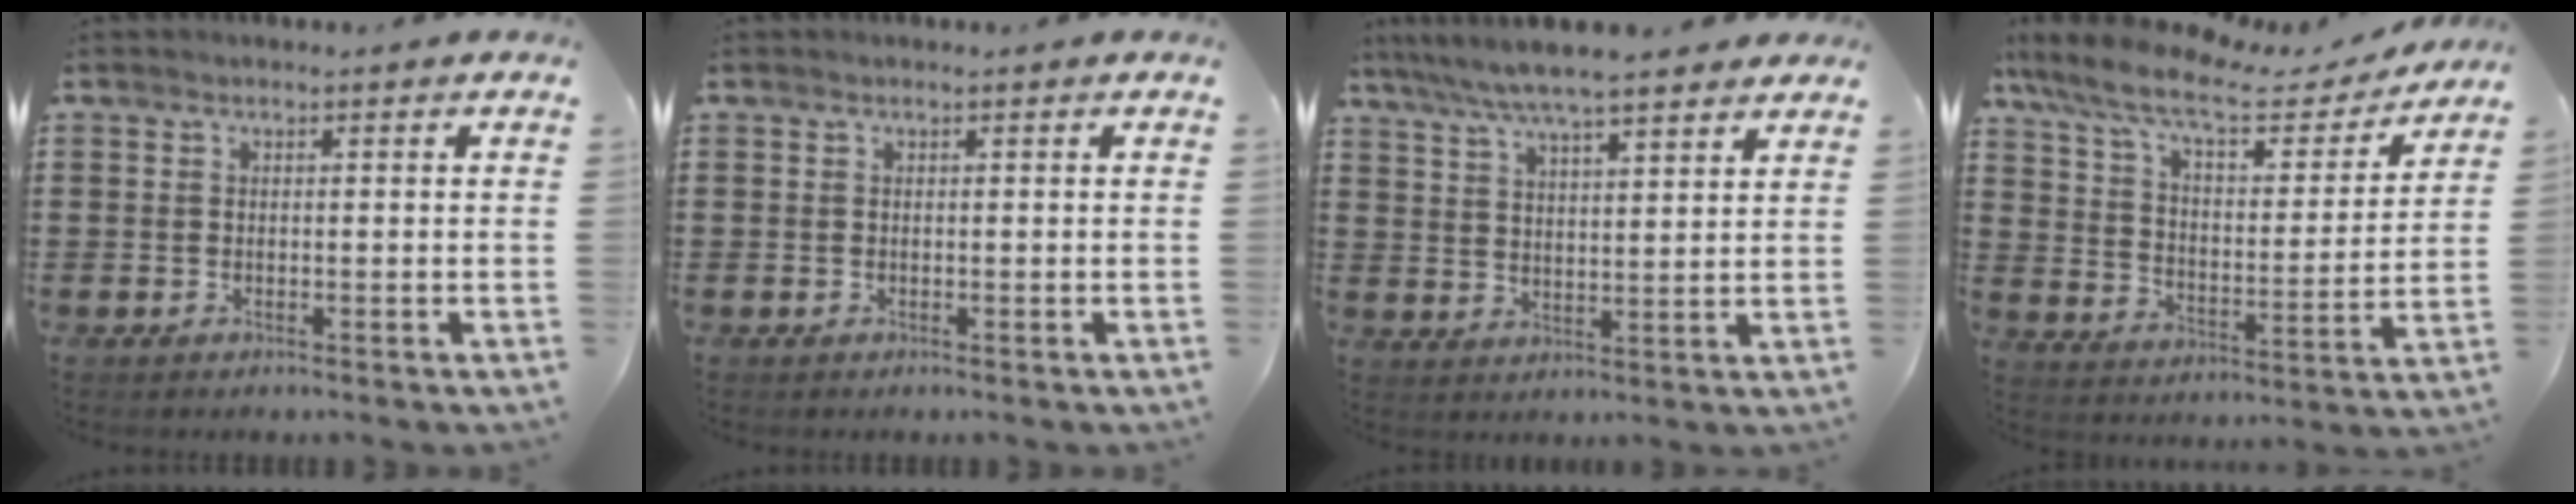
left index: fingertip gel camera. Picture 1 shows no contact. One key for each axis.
{"total": 0.0}
{"total": 6.2, "fx": 5.5, "fy": 0.4, "fz": 2.8, "tx": -0.074, "ty": -0.018, "tz": 0.095}
{"total": 10.6, "fx": 8.0, "fy": 2.7, "fz": 6.5, "tx": -0.151, "ty": -0.031, "tz": 0.136}